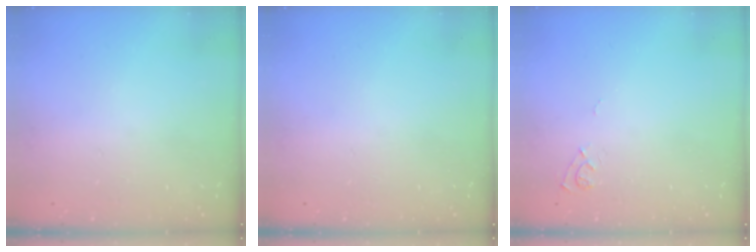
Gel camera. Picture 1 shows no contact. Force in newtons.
{"total": 0.0}
{"total": 6.8, "press": 6.8, "slide": 0.6}